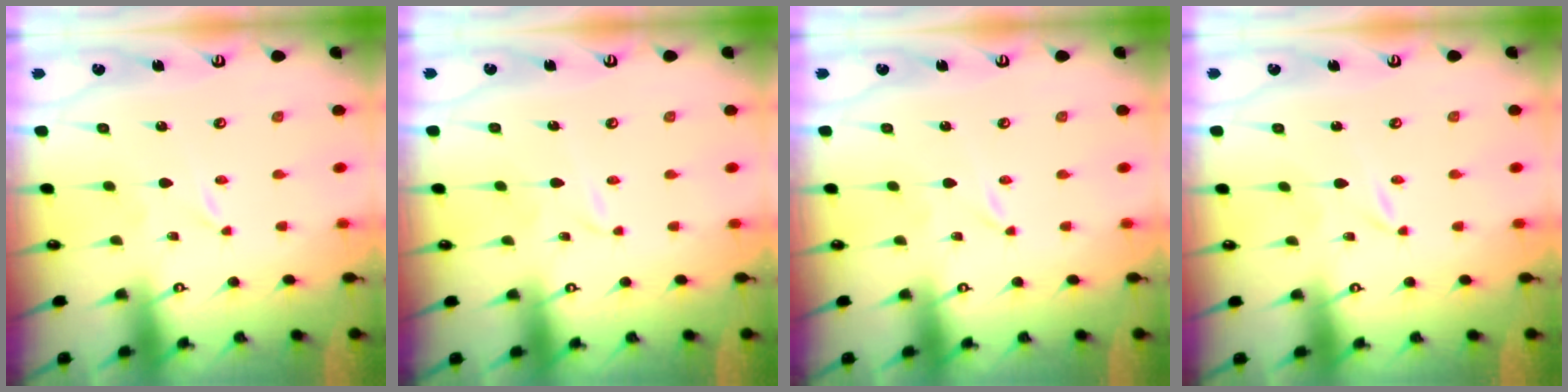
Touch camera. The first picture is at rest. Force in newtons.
{"total": 0.9, "press": 0.9, "slide": 0.2}
{"total": 0.0}
{"total": 0.0}